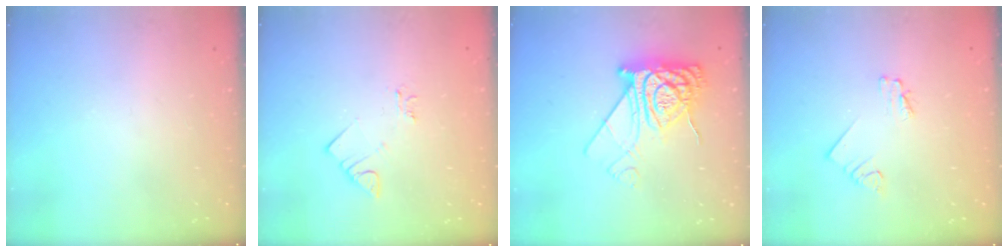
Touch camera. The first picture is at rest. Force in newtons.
{"total": 3.3, "press": 3.2, "slide": 0.4}
{"total": 12.3, "press": 12.3, "slide": 1.0}
{"total": 1.6, "press": 1.5, "slide": 0.2}